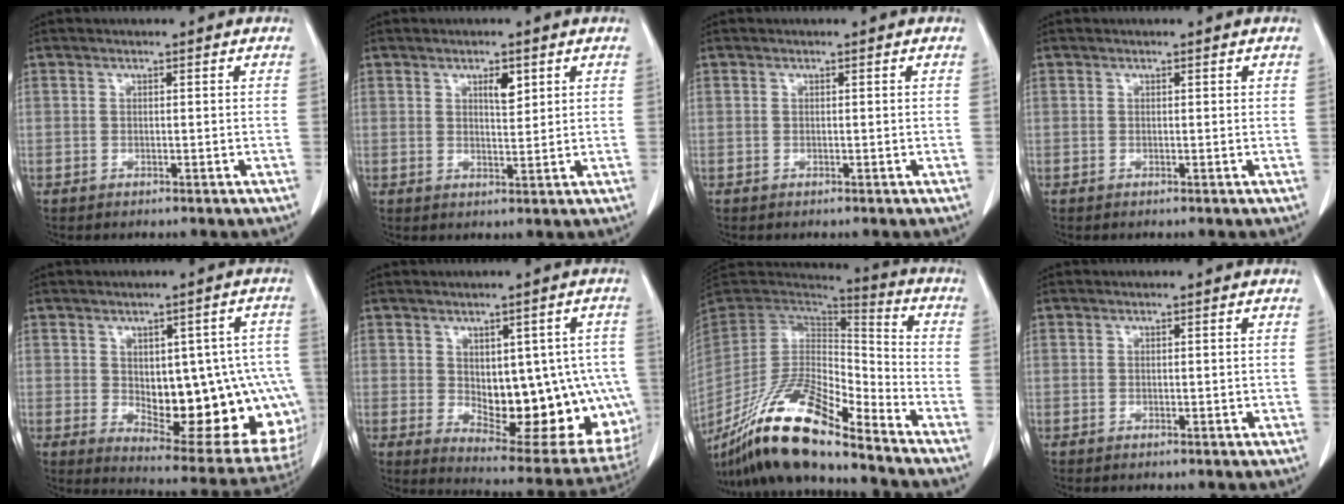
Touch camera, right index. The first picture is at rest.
{"total": 2.9, "force": [1.5, 1.0, 2.3], "torque": [-0.039, -0.003, 0.026]}
{"total": 0.0}
{"total": 0.0}
{"total": 20.8, "force": [-2.3, 8.7, 18.8], "torque": [-0.167, 0.018, 0.004]}
{"total": 18.2, "force": [-1.8, 8.5, 16.0], "torque": [-0.156, 0.010, 0.007]}
{"total": 19.4, "force": [-14.9, 3.1, 12.0], "torque": [-0.245, -0.011, -0.281]}
{"total": 0.0}